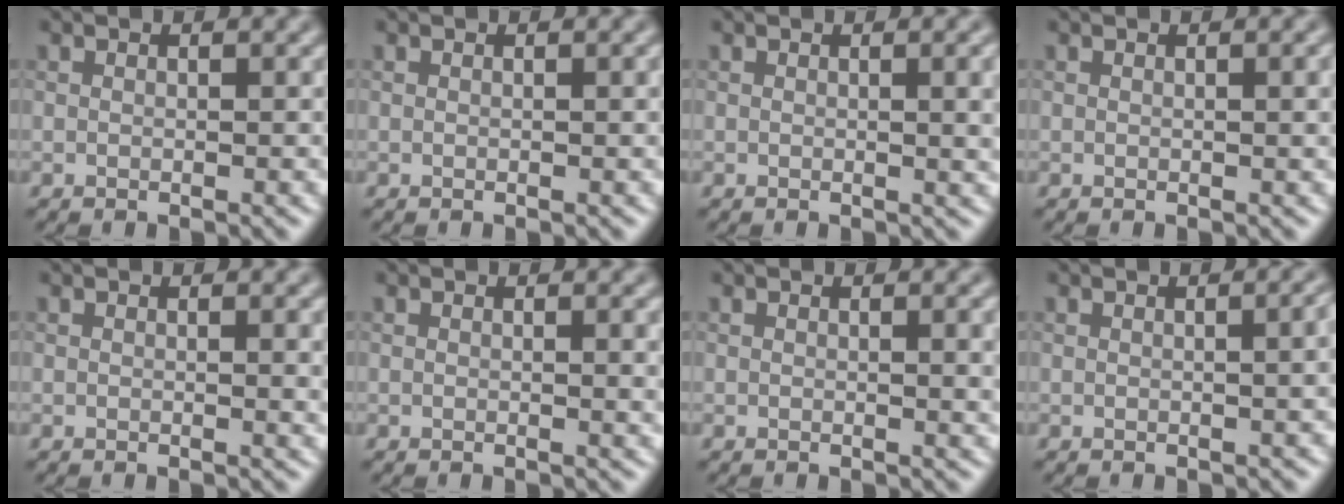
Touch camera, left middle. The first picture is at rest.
{"total": 0.6, "force": [0.1, 0.1, 0.6], "torque": [-0.007, 0.003, 0.000]}
{"total": 3.3, "force": [0.5, 1.1, 3.1], "torque": [-0.032, 0.006, 0.004]}
{"total": 1.6, "force": [0.3, 0.4, 1.5], "torque": [-0.017, 0.004, 0.001]}
{"total": 1.4, "force": [0.3, 0.4, 1.3], "torque": [-0.013, 0.000, 0.002]}
{"total": 1.5, "force": [0.3, 0.4, 1.4], "torque": [-0.013, 0.000, 0.002]}
{"total": 2.2, "force": [0.4, 0.7, 2.1], "torque": [-0.021, 0.002, 0.003]}
{"total": 3.1, "force": [0.2, 1.3, 2.8], "torque": [-0.016, 0.011, 0.002]}